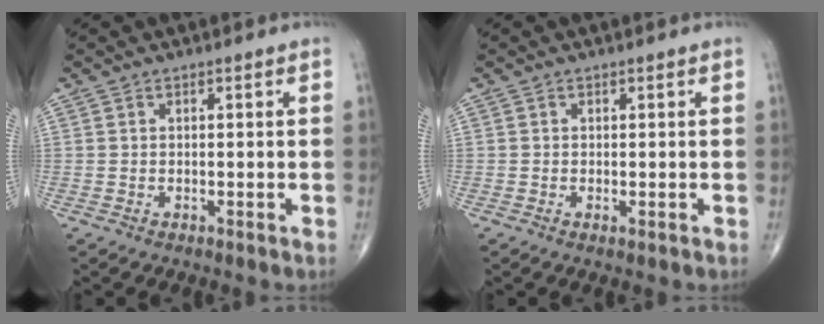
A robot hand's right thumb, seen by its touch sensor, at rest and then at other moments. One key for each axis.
{"total": 0.5, "fx": -0.1, "fy": 0.1, "fz": 0.5, "tx": -0.011, "ty": -0.004, "tz": -0.004}